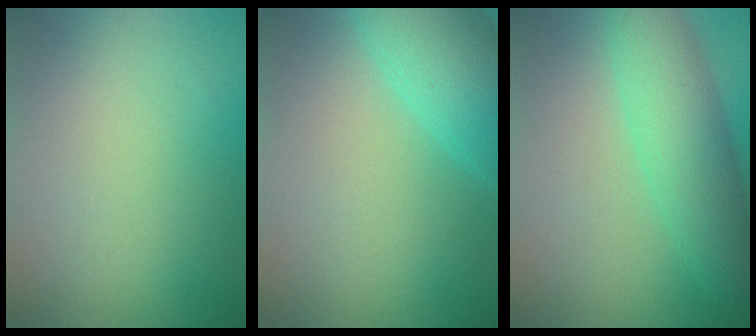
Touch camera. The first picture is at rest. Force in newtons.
{"total": 6.6, "press": 6.6, "slide": 0.2}
{"total": 6.0, "press": 6.0, "slide": 0.1}